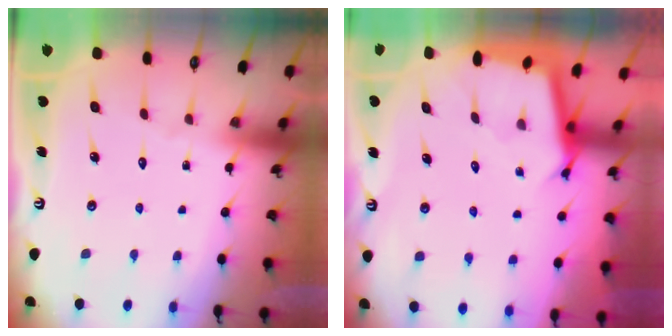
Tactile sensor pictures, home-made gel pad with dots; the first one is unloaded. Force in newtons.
{"total": 2.7, "press": 2.7, "slide": 0.1}